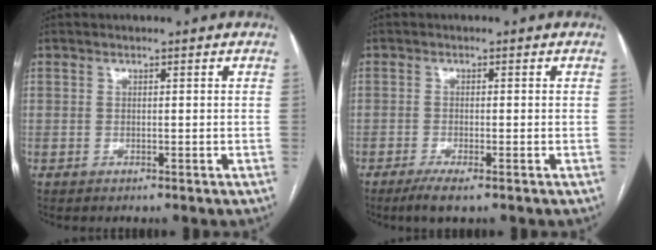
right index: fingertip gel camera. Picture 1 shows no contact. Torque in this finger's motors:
{"motor_torque": [0.06, -0.05, 0.19, 0.03]}